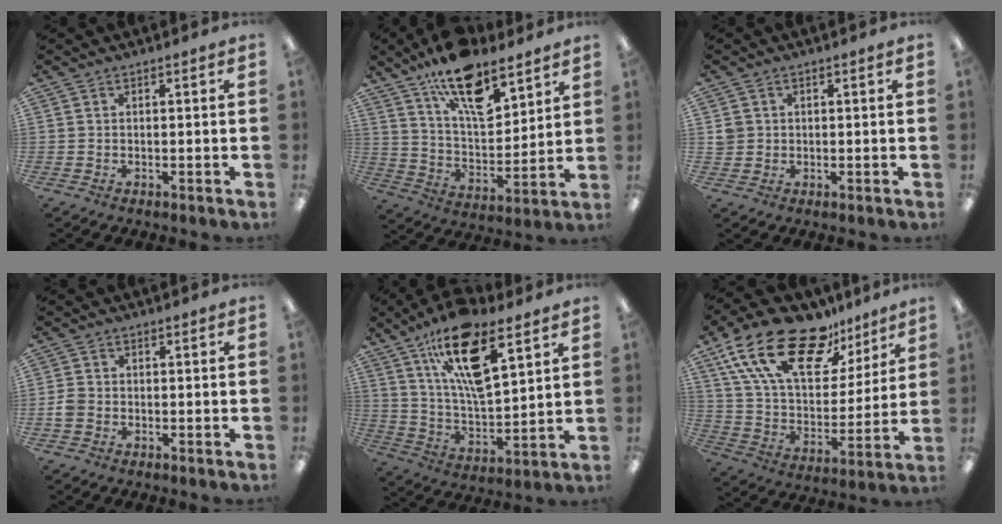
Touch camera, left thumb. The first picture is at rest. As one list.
[{"total": 17.5, "force": [11.9, 7.4, 10.5], "torque": [-0.175, -0.061, 0.205]}, {"total": 2.5, "force": [0.5, 2.5, 0.2], "torque": [-0.001, 0.001, 0.006]}, {"total": 2.7, "force": [-0.8, 2.3, 1.3], "torque": [-0.019, 0.006, -0.015]}, {"total": 19.2, "force": [11.5, 7.2, 13.6], "torque": [-0.239, -0.054, 0.191]}, {"total": 23.1, "force": [15.2, 11.0, 13.5], "torque": [-0.256, -0.083, 0.271]}]